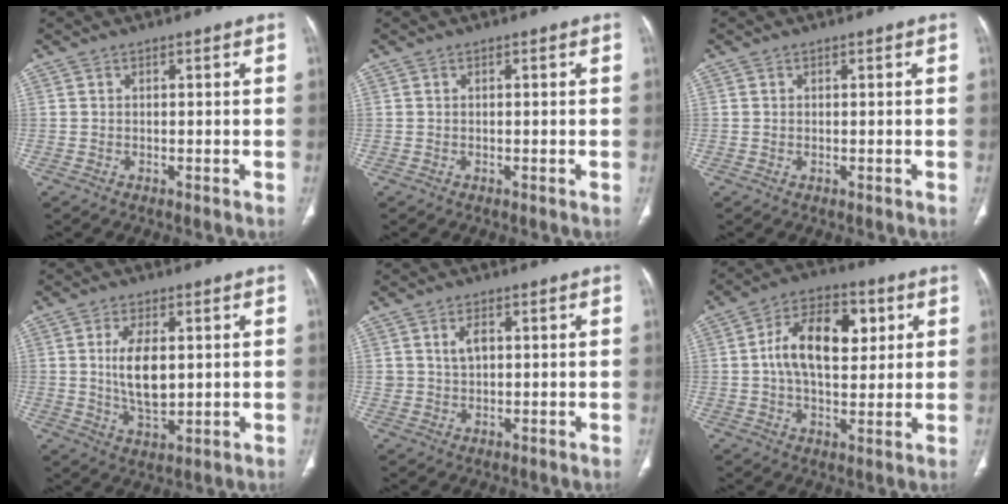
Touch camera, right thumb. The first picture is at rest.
{"total": 0.0}
{"total": 0.0}
{"total": 8.9, "force": [1.1, 4.5, 7.6], "torque": [-0.134, -0.017, 0.027]}
{"total": 3.2, "force": [0.9, 2.1, 2.3], "torque": [-0.033, -0.005, 0.020]}
{"total": 14.7, "force": [3.0, 8.5, 11.6], "torque": [-0.172, 0.008, 0.044]}